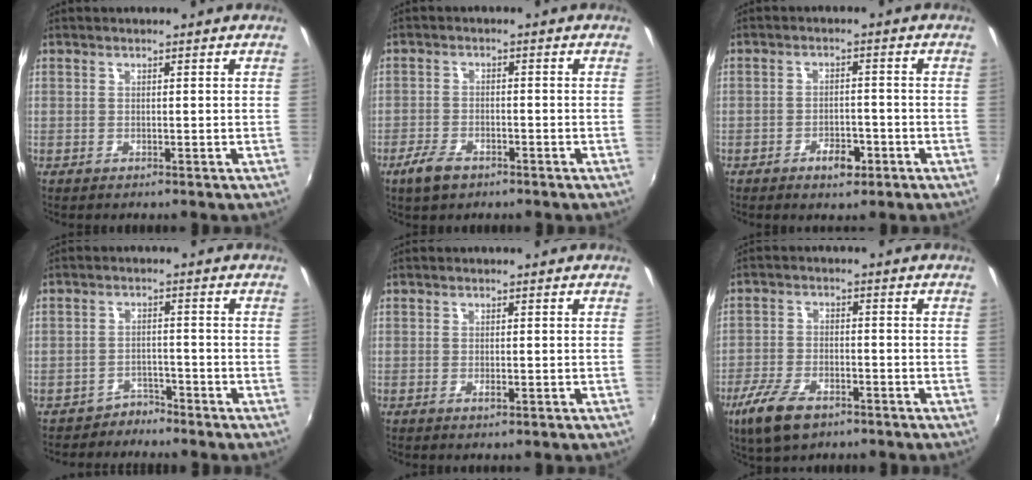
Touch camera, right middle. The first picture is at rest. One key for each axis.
{"total": 5.0, "fx": -3.4, "fy": 2.3, "fz": 2.7, "tx": -0.075, "ty": -0.008, "tz": -0.063}
{"total": 4.3, "fx": -2.7, "fy": 2.2, "fz": 2.5, "tx": -0.052, "ty": -0.004, "tz": -0.039}
{"total": 3.1, "fx": -2.5, "fy": 1.6, "fz": -0.8, "tx": 0.014, "ty": 0.013, "tz": -0.046}
{"total": 1.1, "fx": -0.4, "fy": 0.4, "fz": 1.0, "tx": -0.018, "ty": -0.002, "tz": -0.006}
{"total": 9.6, "fx": -6.2, "fy": 4.4, "fz": 5.9, "tx": -0.148, "ty": -0.025, "tz": -0.115}